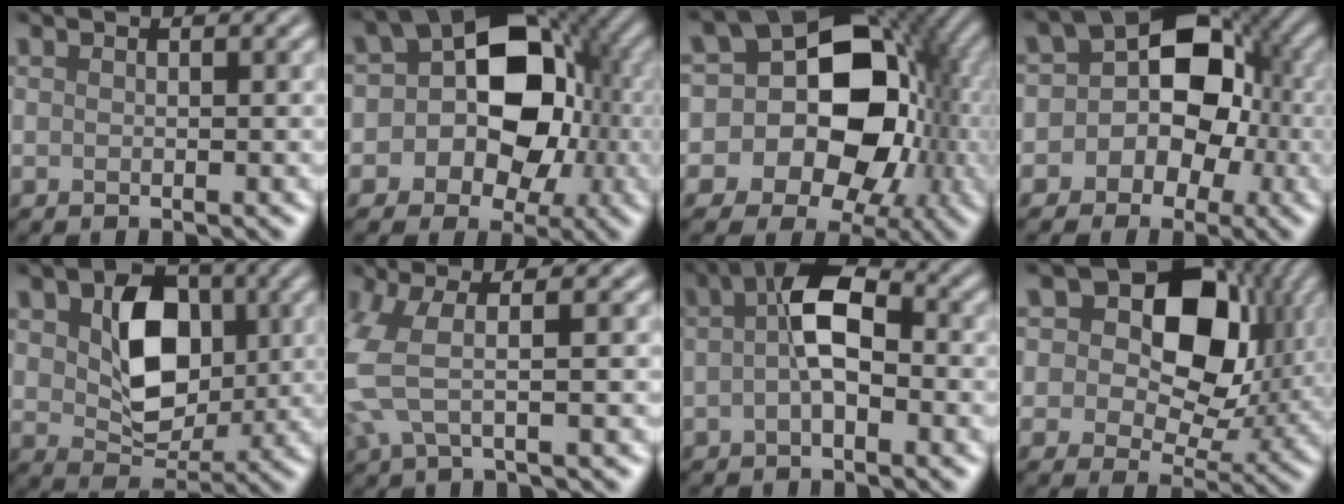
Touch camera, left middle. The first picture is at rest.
{"total": 10.9, "force": [-0.3, 8.5, 6.9], "torque": [-0.054, 0.016, -0.019]}
{"total": 14.6, "force": [-0.6, 11.5, 8.9], "torque": [-0.102, -0.002, -0.022]}
{"total": 7.6, "force": [-0.6, 6.3, 4.2], "torque": [-0.001, 0.028, -0.032]}
{"total": 6.4, "force": [1.3, 4.6, 4.4], "torque": [-0.094, 0.002, 0.037]}
{"total": 3.8, "force": [0.1, 0.7, 3.7], "torque": [-0.119, 0.001, 0.010]}
{"total": 3.9, "force": [0.0, 1.5, 3.6], "torque": [-0.078, 0.020, -0.001]}
{"total": 10.8, "force": [3.3, 7.3, 7.3], "torque": [-0.105, 0.009, 0.049]}